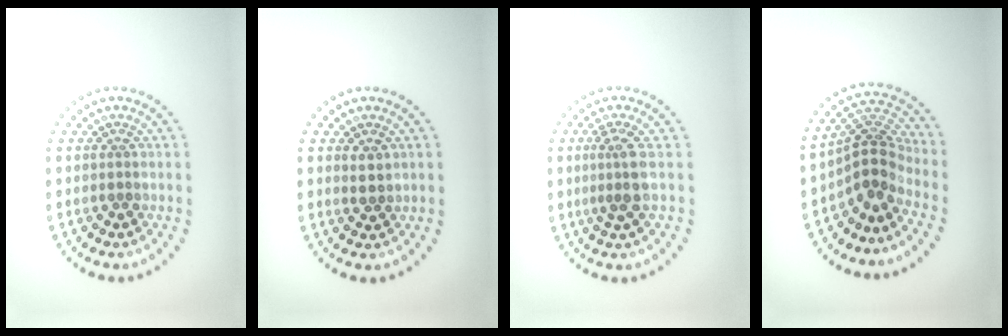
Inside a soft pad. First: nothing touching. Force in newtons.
{"total": 1.1, "press": 1.0, "slide": 0.5}
{"total": 2.3, "press": 1.8, "slide": 1.5}
{"total": 3.9, "press": 2.9, "slide": 2.7}